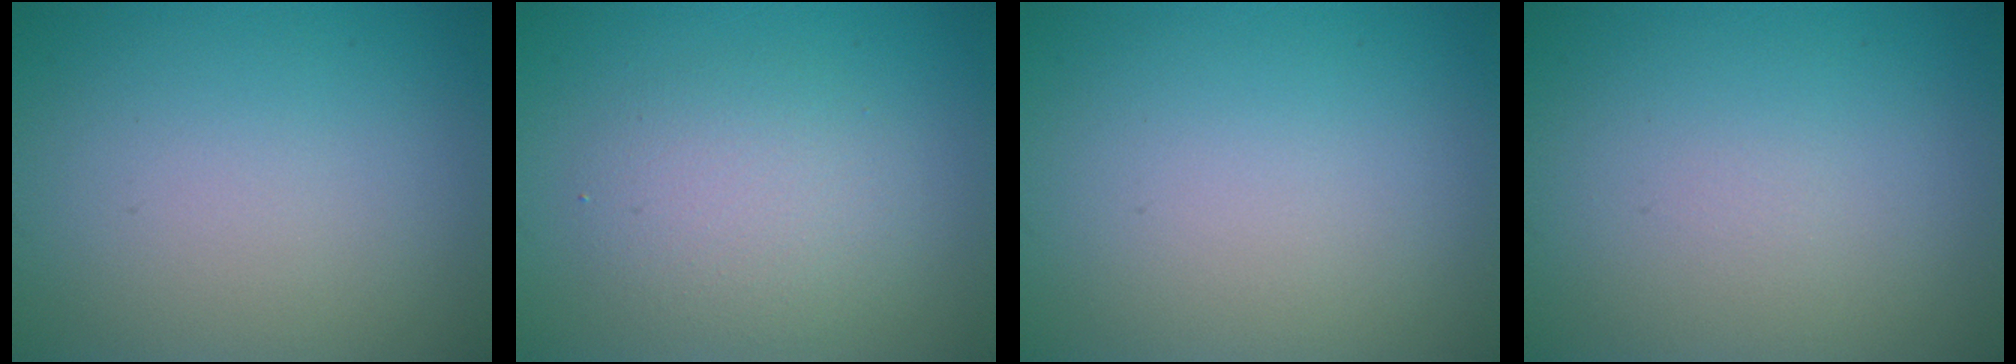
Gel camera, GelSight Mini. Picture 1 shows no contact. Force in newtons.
{"total": 3.4, "press": 3.3, "slide": 0.3}
{"total": 0.0}
{"total": 0.0}